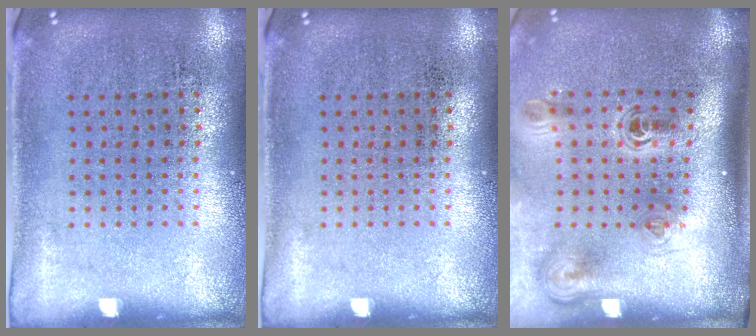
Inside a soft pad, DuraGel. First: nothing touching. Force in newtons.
{"total": 0.0}
{"total": 2.3, "press": 1.5, "slide": 1.8}